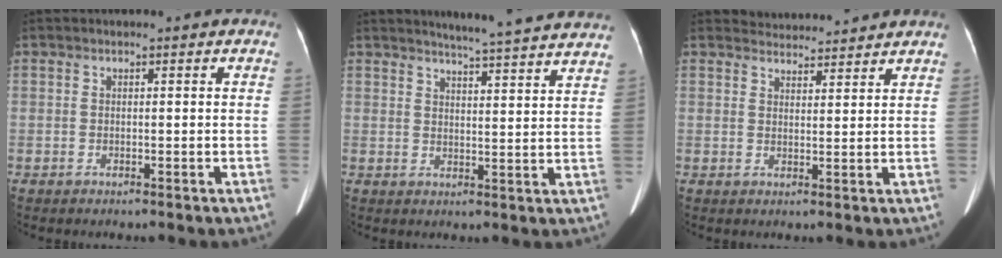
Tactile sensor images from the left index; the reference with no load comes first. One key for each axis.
{"total": 15.1, "fx": 14.2, "fy": 0.0, "fz": 5.2, "tx": -0.073, "ty": -0.023, "tz": 0.166}
{"total": 5.1, "fx": 5.1, "fy": 0.5, "fz": -0.3, "tx": -0.002, "ty": 0.021, "tz": 0.072}